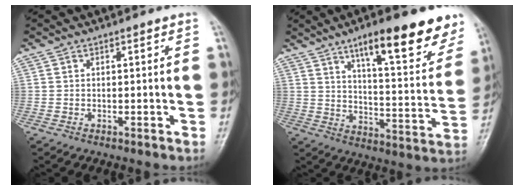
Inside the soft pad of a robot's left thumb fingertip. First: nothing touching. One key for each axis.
{"total": 19.9, "fx": 12.7, "fy": 5.3, "fz": 14.3, "tx": -0.158, "ty": -0.057, "tz": 0.188}